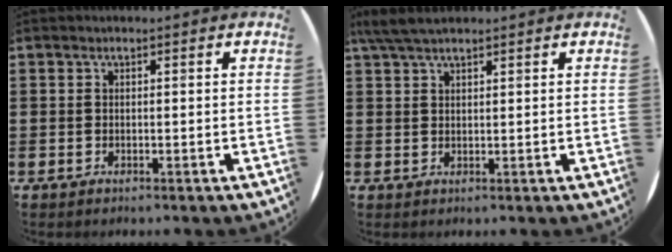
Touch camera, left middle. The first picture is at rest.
{"total": 3.5, "force": [2.8, 0.7, 2.1], "torque": [-0.047, 0.005, 0.052]}